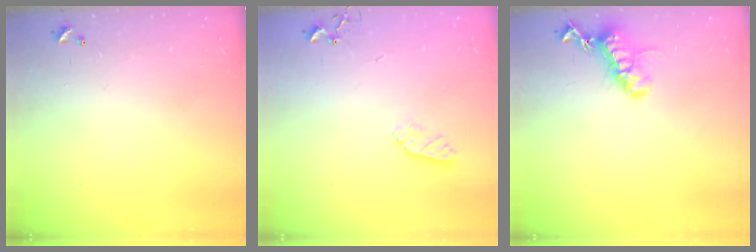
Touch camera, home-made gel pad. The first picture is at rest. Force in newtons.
{"total": 7.2, "press": 7.1, "slide": 0.8}
{"total": 15.5, "press": 15.4, "slide": 1.8}